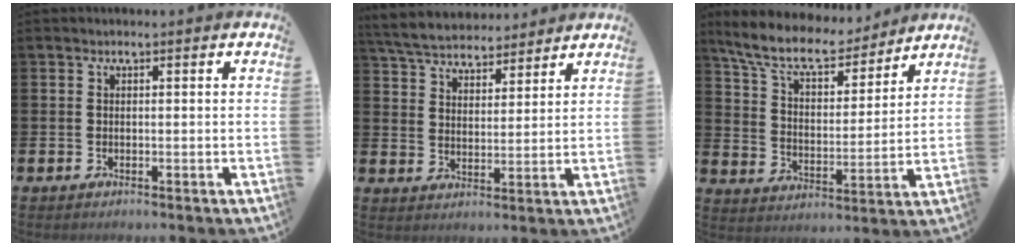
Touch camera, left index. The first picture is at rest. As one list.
[{"total": 5.9, "force": [5.7, 1.4, 0.7], "torque": [-0.043, -0.029, 0.102]}, {"total": 9.7, "force": [8.7, 2.9, 3.4], "torque": [-0.103, -0.053, 0.152]}]